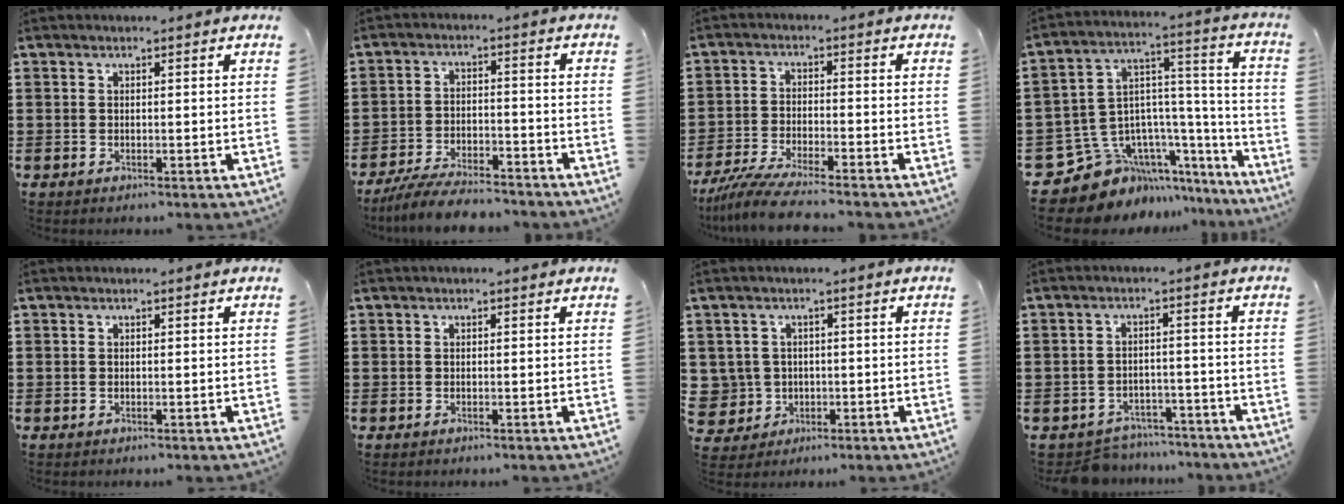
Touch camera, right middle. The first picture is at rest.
{"total": 6.5, "force": [-6.1, 0.6, 2.0], "torque": [-0.041, 0.001, -0.116]}
{"total": 6.3, "force": [-5.6, 0.0, 2.7], "torque": [-0.068, -0.017, -0.110]}
{"total": 9.8, "force": [-6.8, 6.7, 2.2], "torque": [-0.078, -0.005, -0.122]}
{"total": 0.0}
{"total": 0.0}
{"total": 4.1, "force": [-0.3, 4.0, 0.4], "torque": [-0.035, 0.004, -0.006]}
{"total": 4.1, "force": [-4.0, 0.9, -0.2], "torque": [-0.004, 0.005, -0.085]}